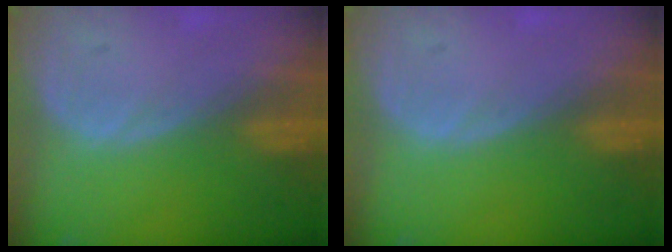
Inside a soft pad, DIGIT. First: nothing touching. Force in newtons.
{"total": 0.0}